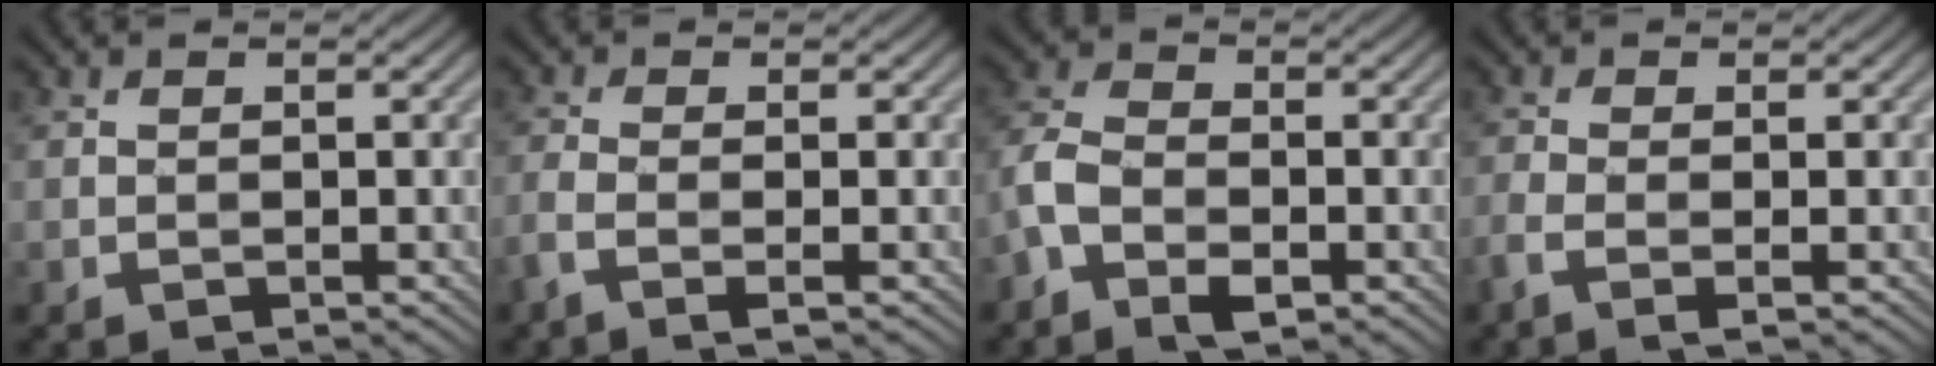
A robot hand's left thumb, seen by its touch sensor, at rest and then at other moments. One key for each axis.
{"total": 2.8, "fx": -1.4, "fy": 0.5, "fz": 2.4, "tx": -0.056, "ty": -0.003, "tz": -0.041}
{"total": 6.2, "fx": -2.9, "fy": 3.5, "fz": 4.2, "tx": -0.103, "ty": 0.000, "tz": -0.071}
{"total": 2.3, "fx": -1.1, "fy": 0.4, "fz": 2.0, "tx": -0.050, "ty": -0.001, "tz": -0.032}